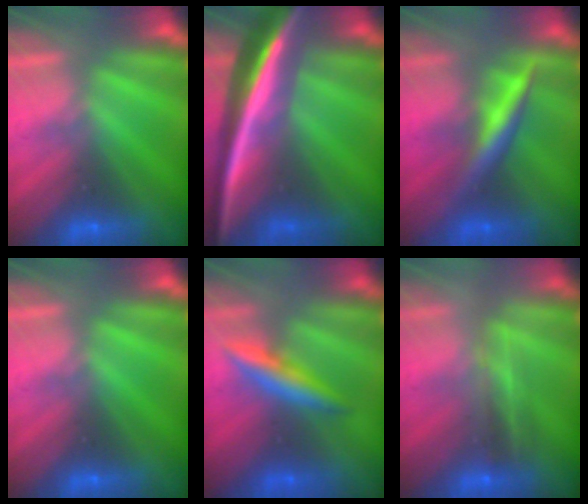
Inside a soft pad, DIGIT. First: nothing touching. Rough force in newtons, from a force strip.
{"total": 6.7}
{"total": 2.9}
{"total": 0.0}
{"total": 2.6}
{"total": 2.5}